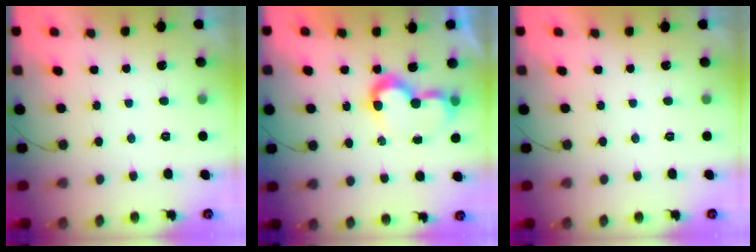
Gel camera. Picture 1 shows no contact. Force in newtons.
{"total": 7.7, "press": 7.7, "slide": 0.7}
{"total": 1.7, "press": 1.7, "slide": 0.0}